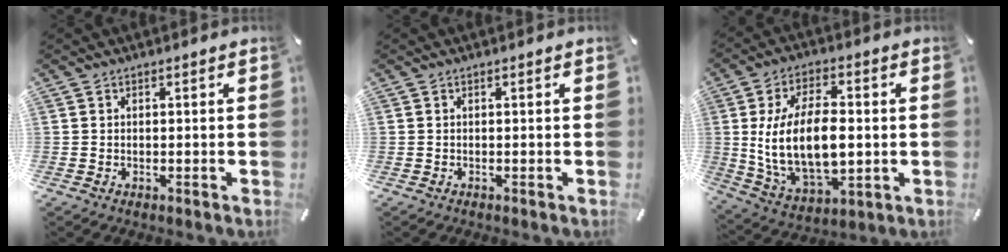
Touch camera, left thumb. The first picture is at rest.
{"total": 0.0}
{"total": 17.7, "force": [0.4, 10.3, 14.4], "torque": [-0.291, -0.004, 0.008]}